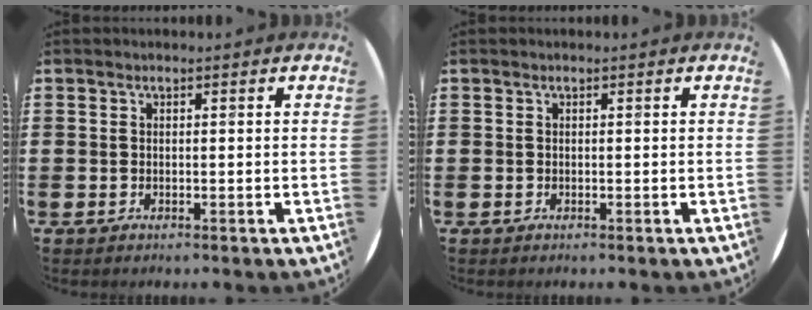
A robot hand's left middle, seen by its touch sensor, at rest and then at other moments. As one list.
[{"total": 0.0}]